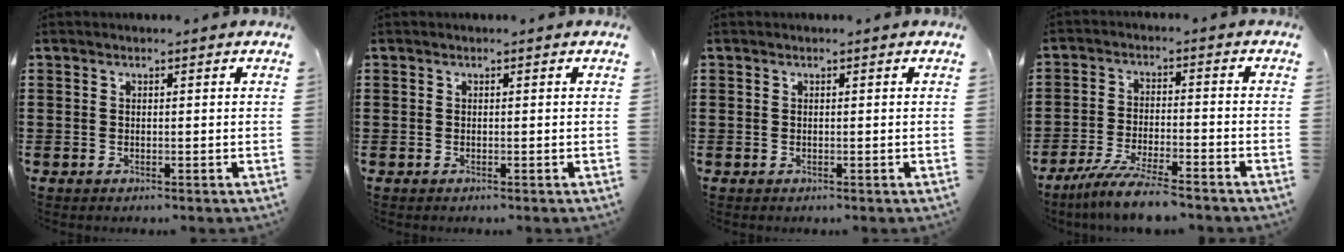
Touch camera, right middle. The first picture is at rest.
{"total": 0.0}
{"total": 0.0}
{"total": 7.0, "force": [-6.1, 0.2, 3.5], "torque": [-0.078, -0.010, -0.116]}